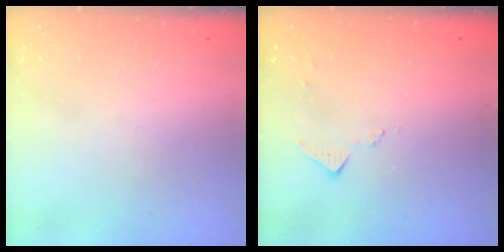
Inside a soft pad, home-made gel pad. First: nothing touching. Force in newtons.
{"total": 6.1, "press": 6.1, "slide": 0.7}